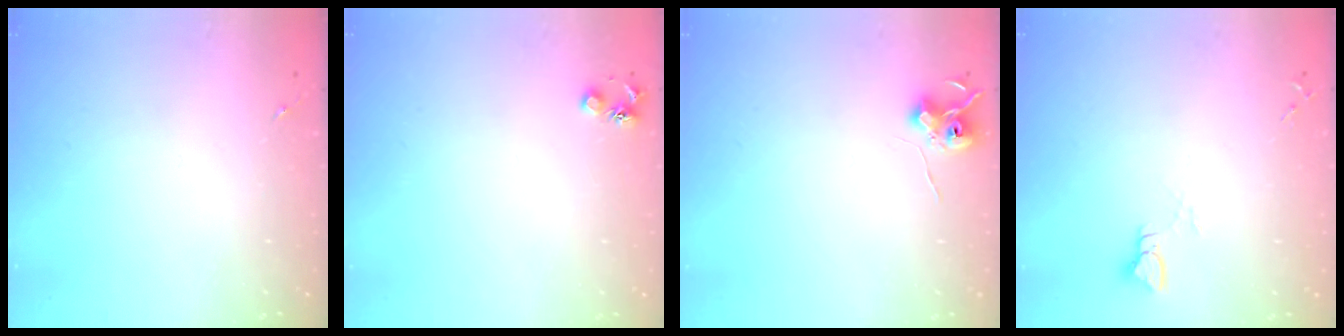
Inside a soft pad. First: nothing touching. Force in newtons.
{"total": 4.5, "press": 4.5, "slide": 0.6}
{"total": 6.9, "press": 6.9, "slide": 0.6}
{"total": 2.9, "press": 2.9, "slide": 0.2}